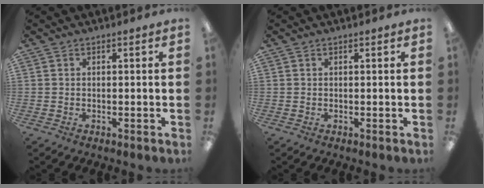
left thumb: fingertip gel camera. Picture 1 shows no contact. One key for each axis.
{"total": 0.0}